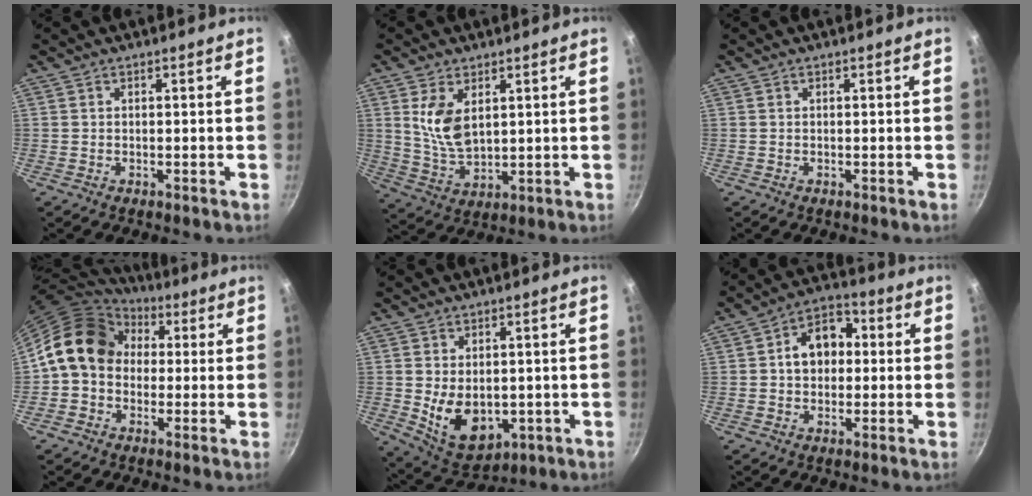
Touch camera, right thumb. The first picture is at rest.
{"total": 8.8, "force": [2.8, 5.0, 6.7], "torque": [-0.123, -0.027, 0.066]}
{"total": 0.0}
{"total": 13.7, "force": [2.1, 11.1, 7.8], "torque": [-0.101, 0.030, 0.017]}
{"total": 10.7, "force": [-0.7, 7.3, 7.8], "torque": [-0.105, -0.015, 0.016]}
{"total": 9.5, "force": [0.8, 7.1, 6.1], "torque": [-0.053, 0.023, -0.001]}